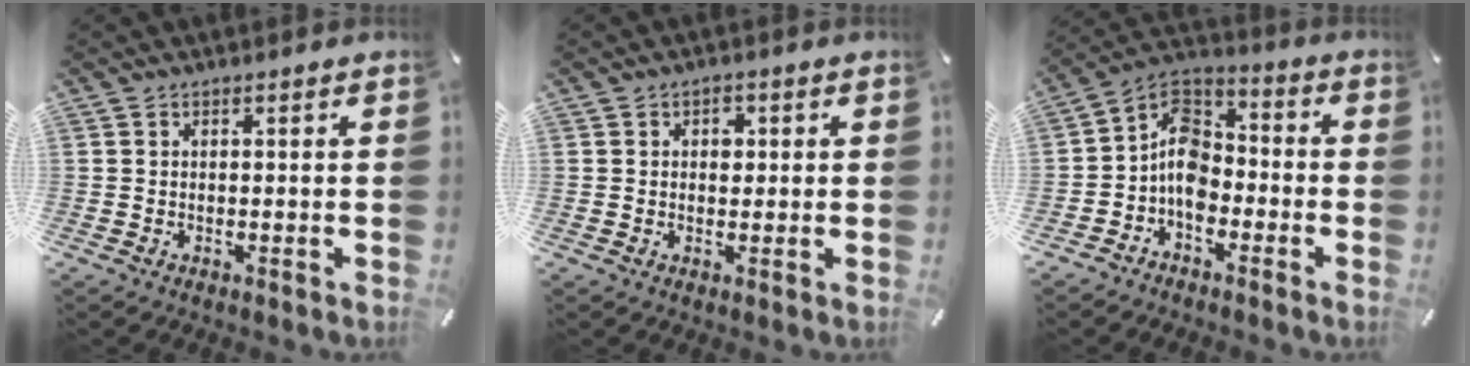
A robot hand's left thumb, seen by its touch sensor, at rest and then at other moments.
{"total": 2.6, "force": [0.4, 2.1, 1.6], "torque": [-0.010, -0.001, -0.001]}
{"total": 9.3, "force": [-3.9, 6.8, 4.9], "torque": [-0.114, 0.016, -0.079]}